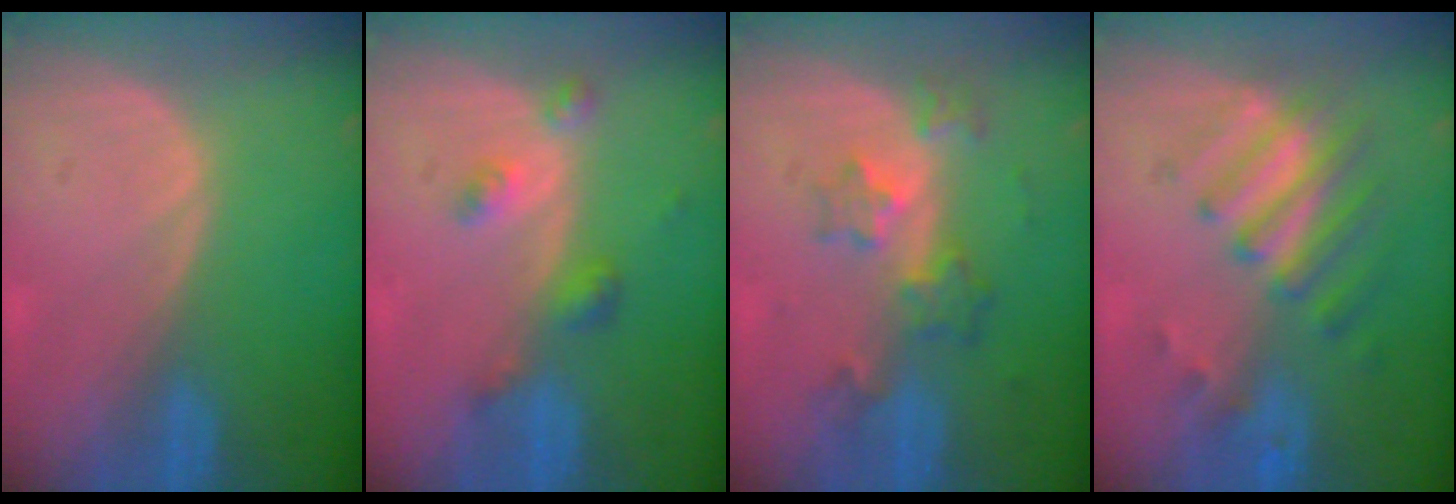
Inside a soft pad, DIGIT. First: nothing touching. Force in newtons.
{"total": 4.3, "press": 3.8, "slide": 1.9}
{"total": 6.1, "press": 5.5, "slide": 2.5}
{"total": 7.8, "press": 6.9, "slide": 3.6}